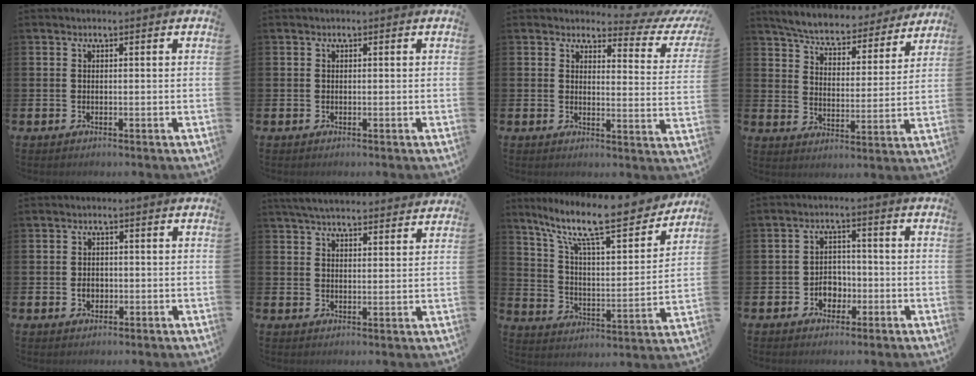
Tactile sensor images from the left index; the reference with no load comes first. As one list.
[{"total": 0.0}, {"total": 3.2, "force": [2.7, 1.4, 1.1], "torque": [-0.013, -0.027, 0.036]}, {"total": 6.1, "force": [5.9, 1.0, 1.3], "torque": [-0.055, -0.046, 0.097]}, {"total": 1.8, "force": [-0.2, 1.4, 1.0], "torque": [-0.013, 0.004, -0.008]}, {"total": 5.2, "force": [5.0, 0.5, 1.0], "torque": [-0.030, -0.025, 0.090]}, {"total": 13.7, "force": [11.1, 2.7, 7.5], "torque": [-0.163, -0.072, 0.186]}, {"total": 3.5, "force": [-1.5, 2.8, 1.5], "torque": [-0.027, 0.003, -0.034]}]